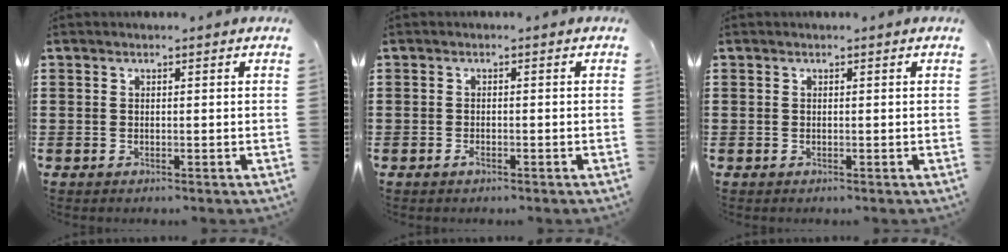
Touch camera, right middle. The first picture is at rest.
{"total": 0.9, "force": [-0.7, 0.1, 0.6], "torque": [-0.014, -0.008, -0.012]}
{"total": 0.0}